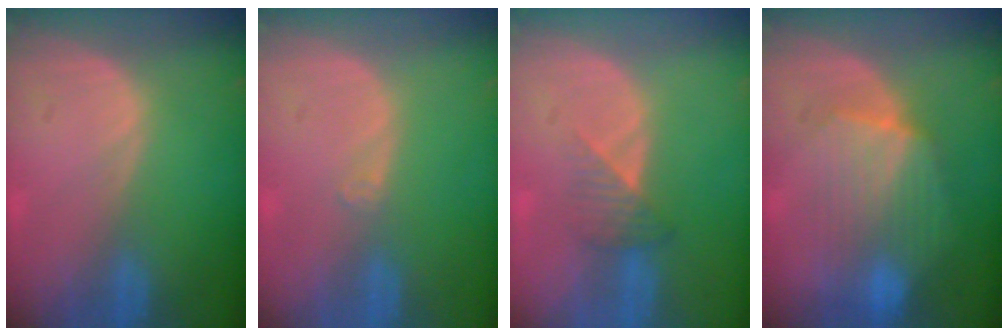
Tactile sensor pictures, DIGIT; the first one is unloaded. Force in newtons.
{"total": 0.9, "press": 0.7, "slide": 0.6}
{"total": 3.3, "press": 3.0, "slide": 1.5}
{"total": 8.0, "press": 7.9, "slide": 1.0}